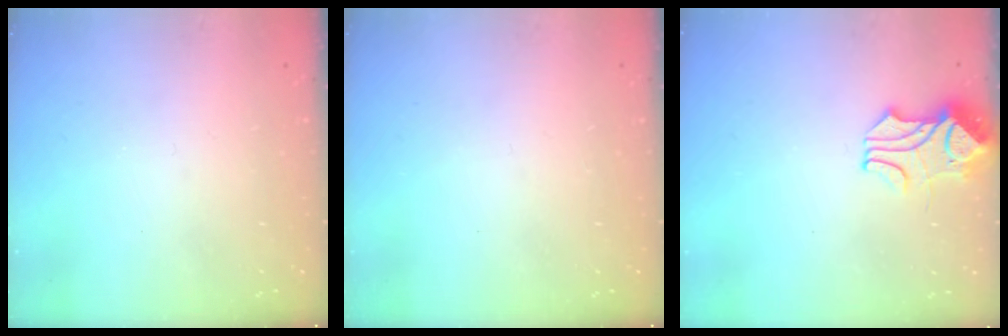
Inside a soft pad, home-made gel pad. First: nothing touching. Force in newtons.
{"total": 0.0}
{"total": 1.9, "press": 1.6, "slide": 1.0}